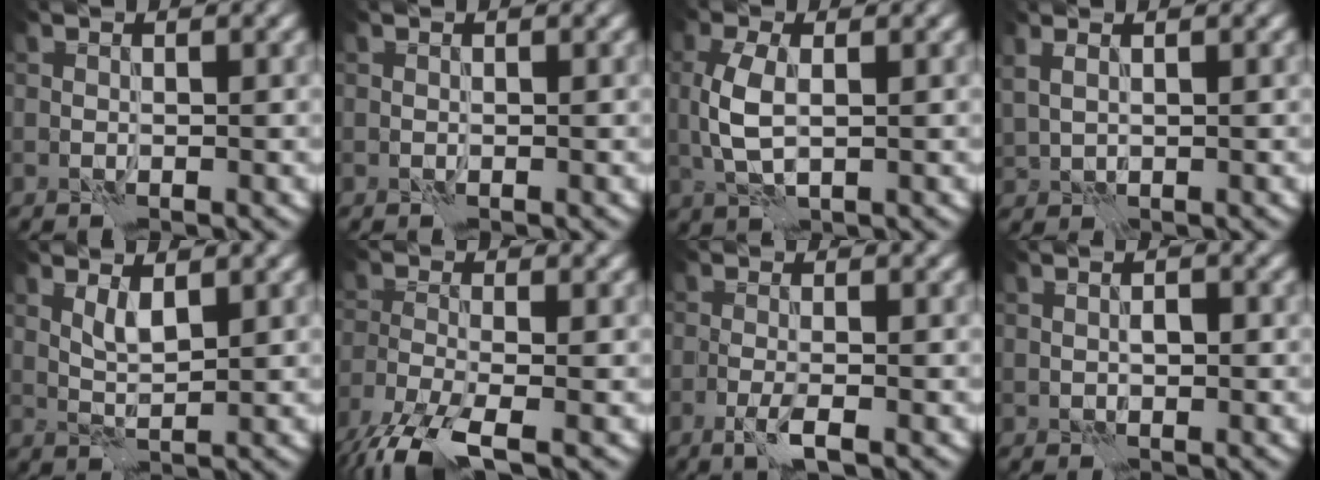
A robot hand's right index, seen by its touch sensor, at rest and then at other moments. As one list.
[{"total": 0.0}, {"total": 3.8, "force": [0.5, 1.9, 3.2], "torque": [-0.079, 0.000, 0.012]}, {"total": 1.8, "force": [1.5, 0.7, 0.9], "torque": [-0.018, 0.003, 0.024]}, {"total": 1.9, "force": [1.3, 0.5, 1.4], "torque": [-0.032, -0.004, 0.026]}, {"total": 6.8, "force": [-4.5, 2.0, 4.6], "torque": [-0.100, -0.022, -0.095]}, {"total": 2.2, "force": [-1.1, 0.4, 1.8], "torque": [-0.035, 0.001, -0.026]}, {"total": 0.8, "force": [0.2, 0.5, 0.5], "torque": [-0.008, 0.001, 0.003]}]